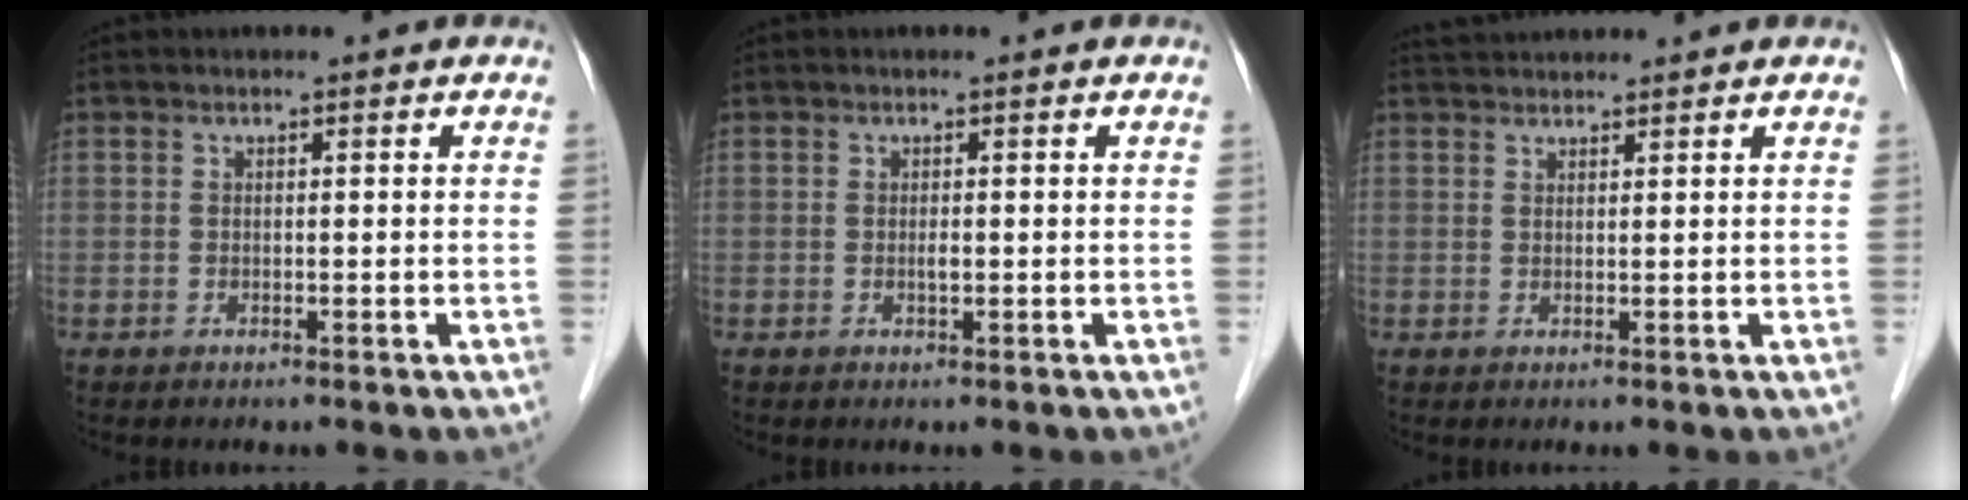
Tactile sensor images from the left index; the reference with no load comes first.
{"total": 0.6, "force": [0.0, 0.2, 0.6], "torque": [-0.012, -0.001, -0.001]}
{"total": 3.9, "force": [3.9, 0.2, 0.8], "torque": [-0.015, 0.038, 0.069]}